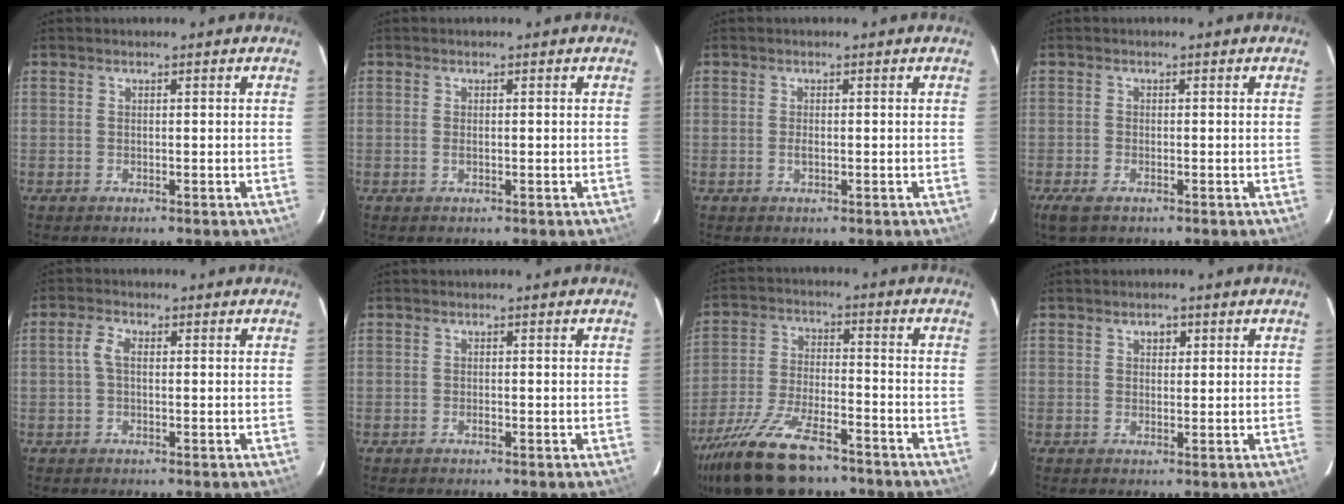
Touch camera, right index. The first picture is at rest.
{"total": 0.8, "force": [-0.1, 0.3, 0.7], "torque": [-0.015, -0.001, -0.002]}
{"total": 1.0, "force": [-0.3, 0.5, 0.9], "torque": [-0.017, -0.001, -0.005]}
{"total": 3.3, "force": [-2.1, 1.5, 2.0], "torque": [-0.049, -0.010, -0.041]}
{"total": 2.6, "force": [0.1, 1.4, 2.2], "torque": [-0.048, 0.008, 0.001]}
{"total": 0.5, "force": [-0.4, 0.2, 0.3], "torque": [-0.004, 0.000, -0.007]}
{"total": 18.5, "force": [-13.7, 6.6, 10.5], "torque": [-0.226, -0.035, -0.241]}
{"total": 1.7, "force": [0.8, 1.4, 0.8], "torque": [-0.008, 0.008, 0.012]}